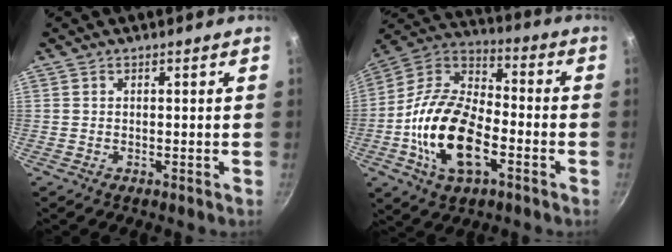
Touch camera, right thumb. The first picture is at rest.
{"total": 19.9, "force": [-5.8, 10.7, 15.8], "torque": [-0.283, 0.033, -0.124]}